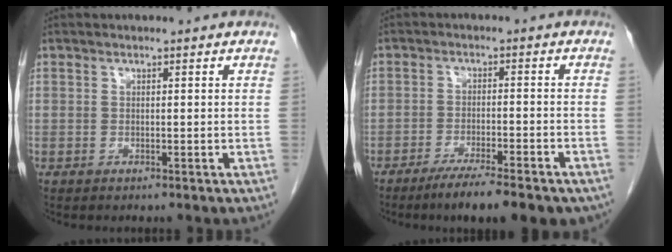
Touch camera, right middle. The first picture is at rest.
{"total": 11.1, "force": [-8.5, 1.6, 7.0], "torque": [-0.093, -0.016, -0.124]}